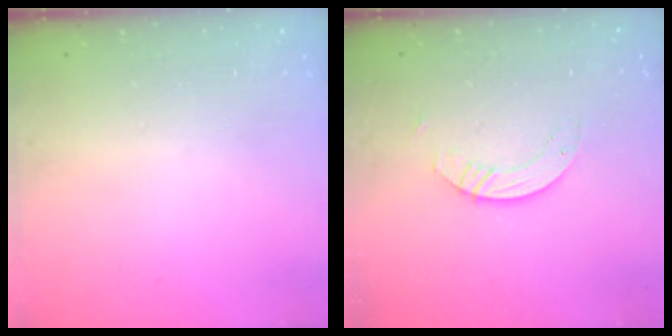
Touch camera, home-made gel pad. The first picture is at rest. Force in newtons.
{"total": 3.2, "press": 3.1, "slide": 0.3}